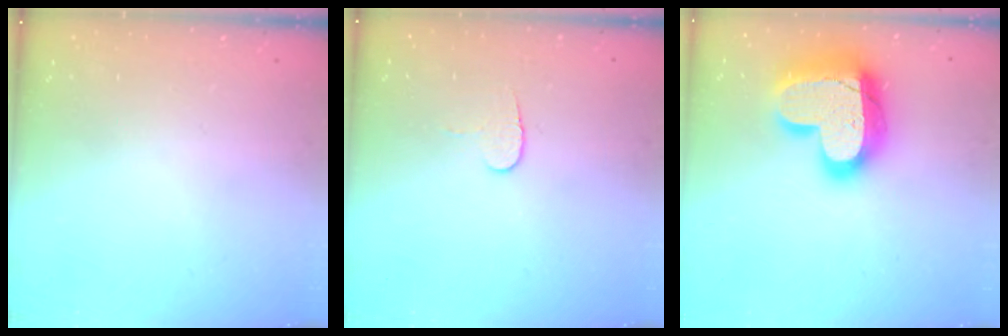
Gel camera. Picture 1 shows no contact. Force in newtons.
{"total": 5.3, "press": 5.3, "slide": 0.5}
{"total": 23.3, "press": 23.2, "slide": 1.9}